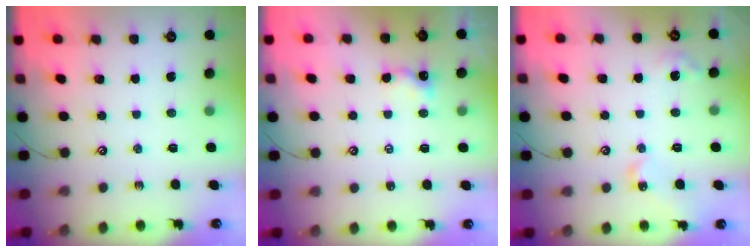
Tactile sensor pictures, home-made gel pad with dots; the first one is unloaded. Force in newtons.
{"total": 0.5, "press": 0.4, "slide": 0.3}
{"total": 6.3, "press": 6.2, "slide": 0.7}